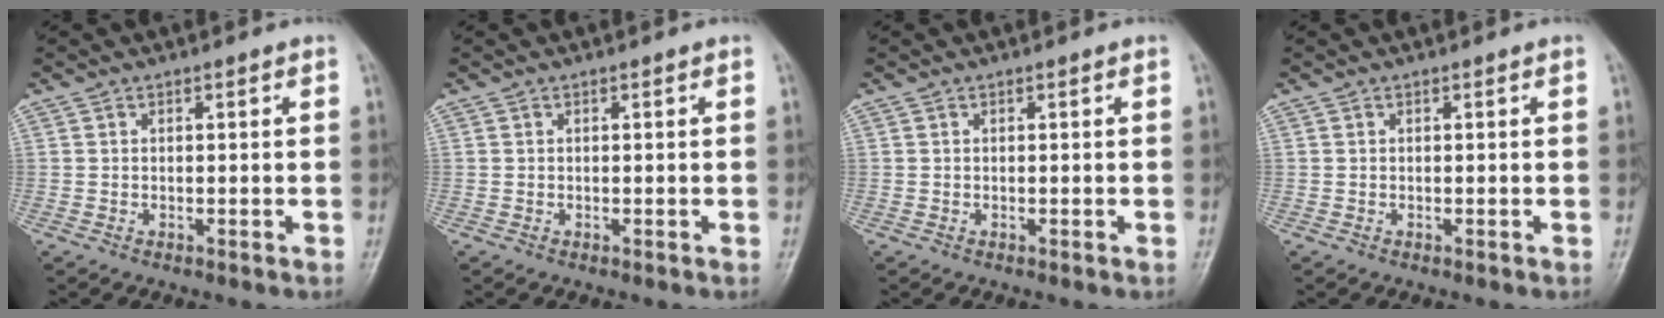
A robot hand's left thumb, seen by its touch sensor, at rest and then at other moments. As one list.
[{"total": 0.0}, {"total": 0.0}, {"total": 0.0}]